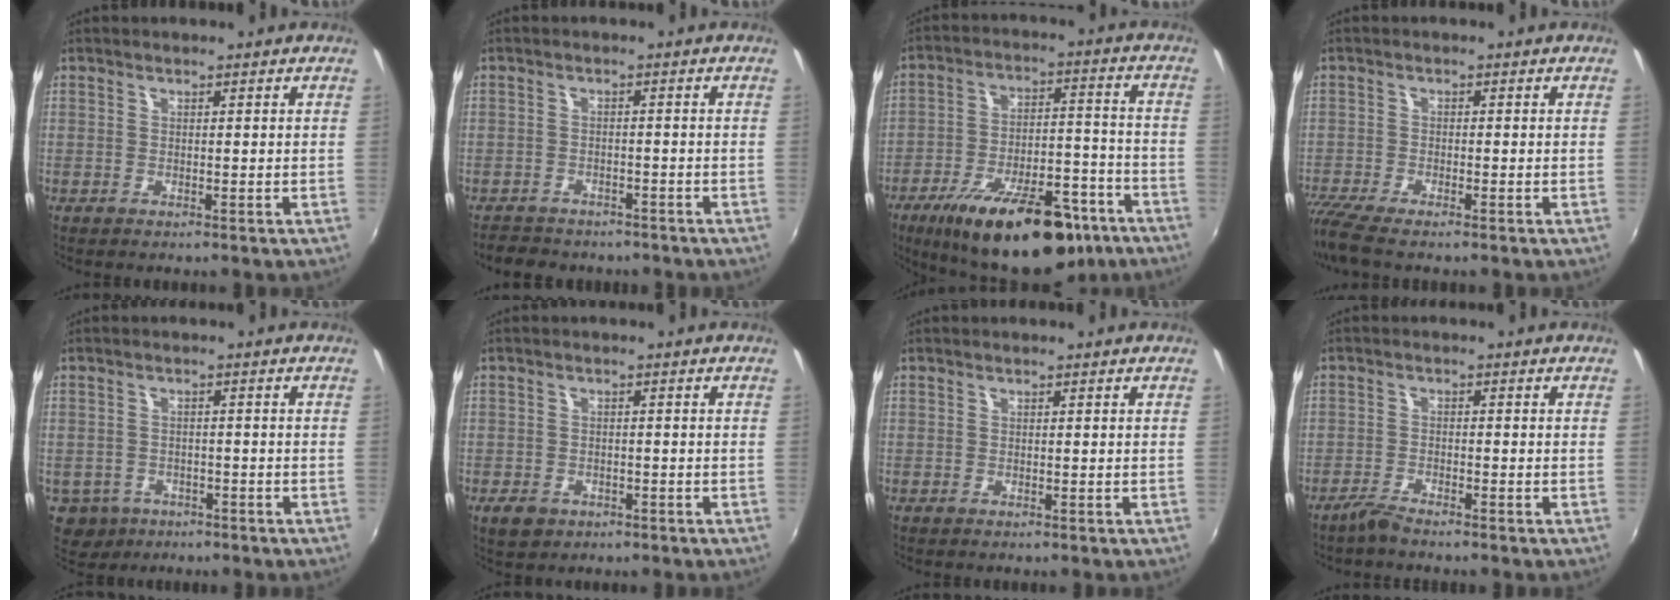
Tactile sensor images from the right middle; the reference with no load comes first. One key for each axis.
{"total": 6.9, "fx": -5.9, "fy": 2.9, "fz": 2.0, "tx": -0.053, "ty": -0.007, "tz": -0.088}
{"total": 23.4, "fx": -15.8, "fy": 8.5, "fz": 15.0, "tx": -0.245, "ty": -0.013, "tz": -0.224}
{"total": 6.0, "fx": -5.0, "fy": 0.5, "fz": 3.2, "tx": -0.089, "ty": -0.026, "tz": -0.094}
{"total": 6.6, "fx": -3.3, "fy": 5.3, "fz": 2.2, "tx": -0.061, "ty": -0.009, "tz": -0.043}
{"total": 4.1, "fx": -2.2, "fy": 2.9, "fz": 1.9, "tx": -0.046, "ty": -0.004, "tz": -0.030}
{"total": 0.0}
{"total": 2.9, "fx": -2.7, "fy": 0.2, "fz": 1.2, "tx": -0.039, "ty": -0.002, "tz": -0.055}